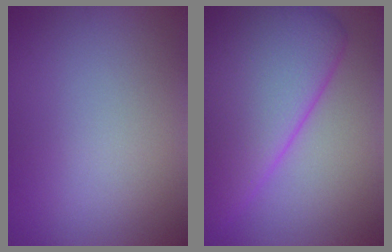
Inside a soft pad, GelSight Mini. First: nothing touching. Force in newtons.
{"total": 12.0, "press": 12.0, "slide": 0.2}